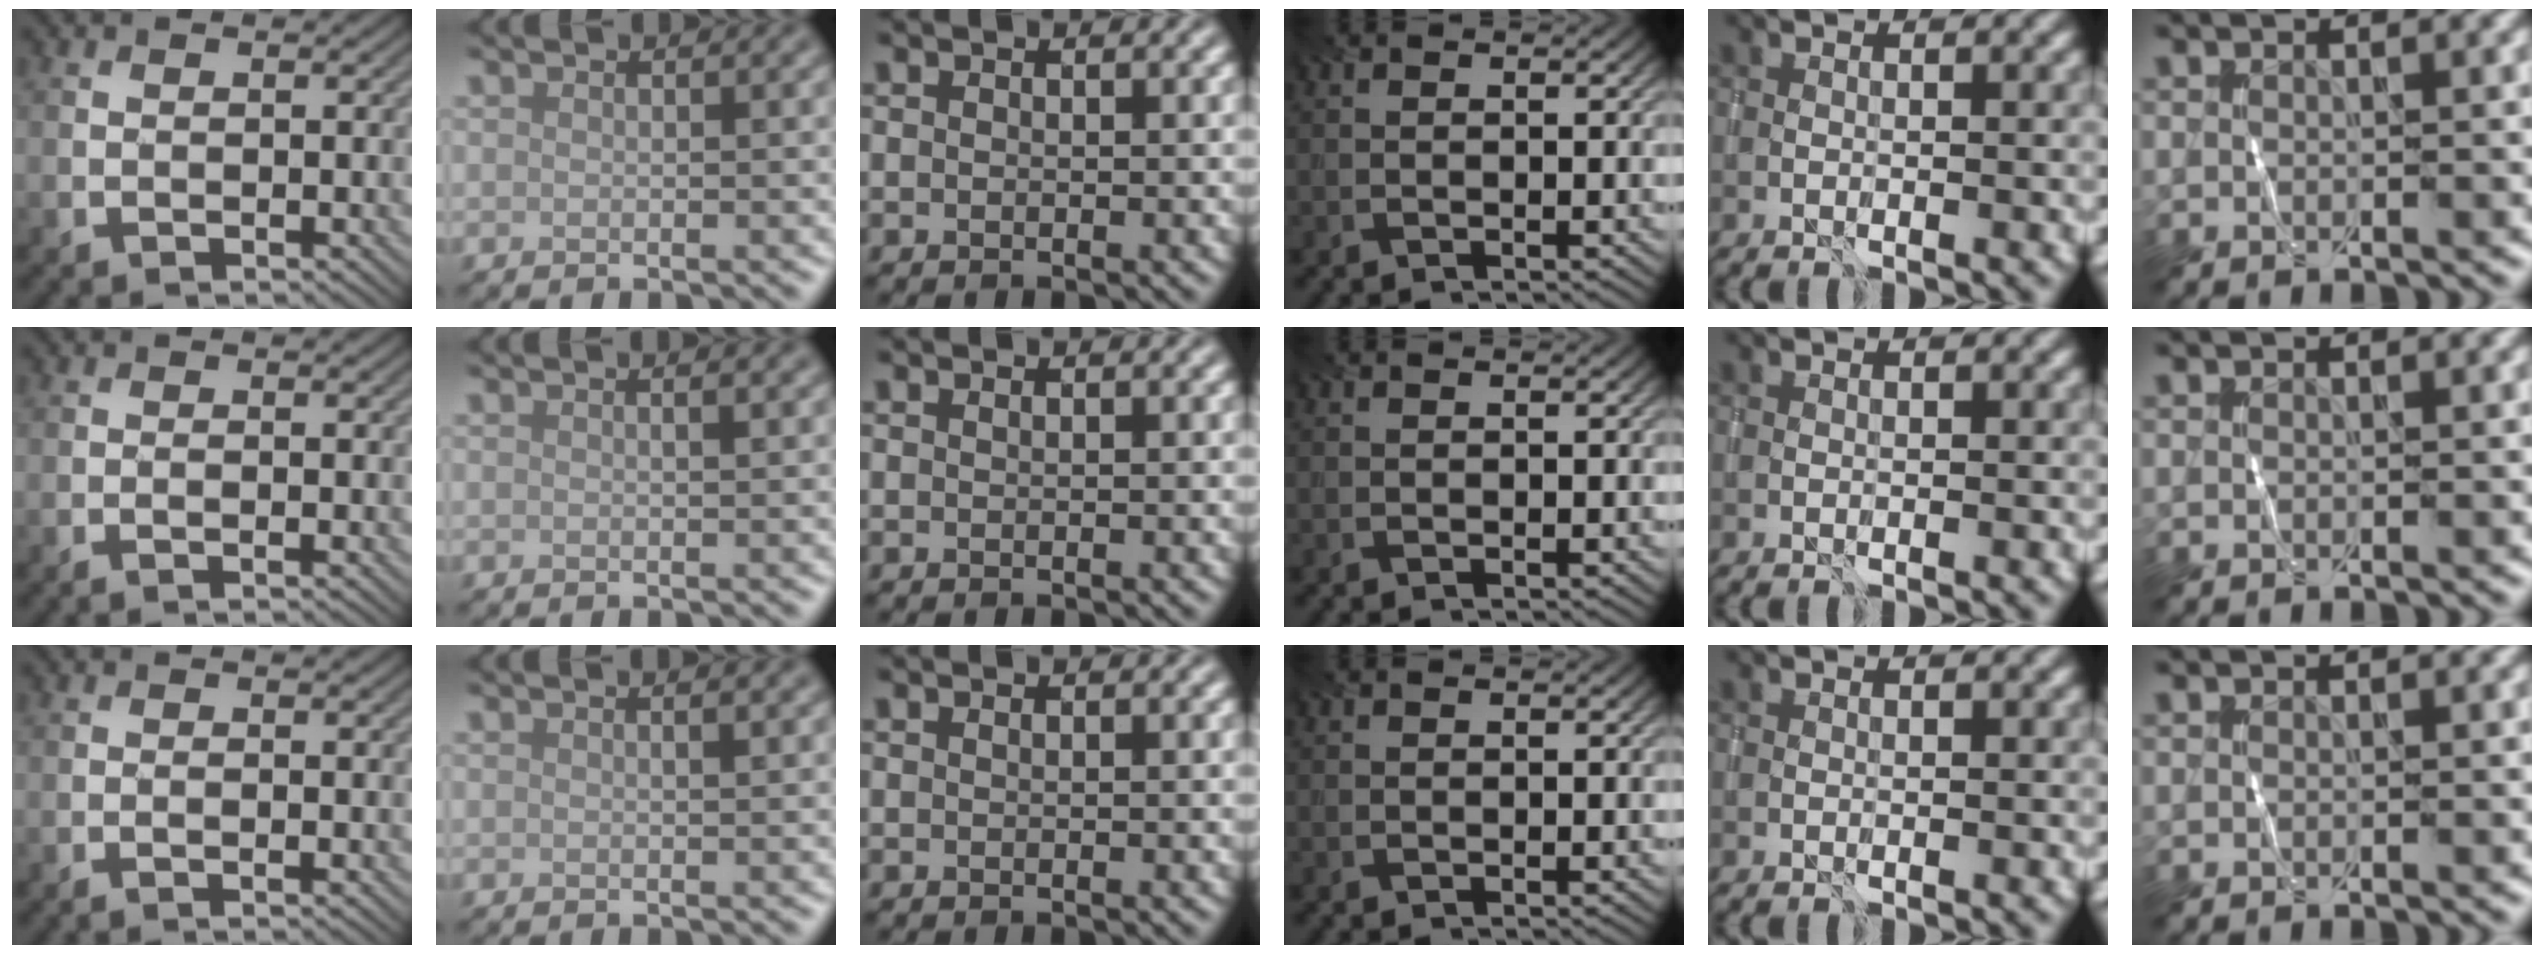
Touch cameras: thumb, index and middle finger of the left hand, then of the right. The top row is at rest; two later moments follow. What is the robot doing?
{"motion": "wrap", "object": "sponge"}